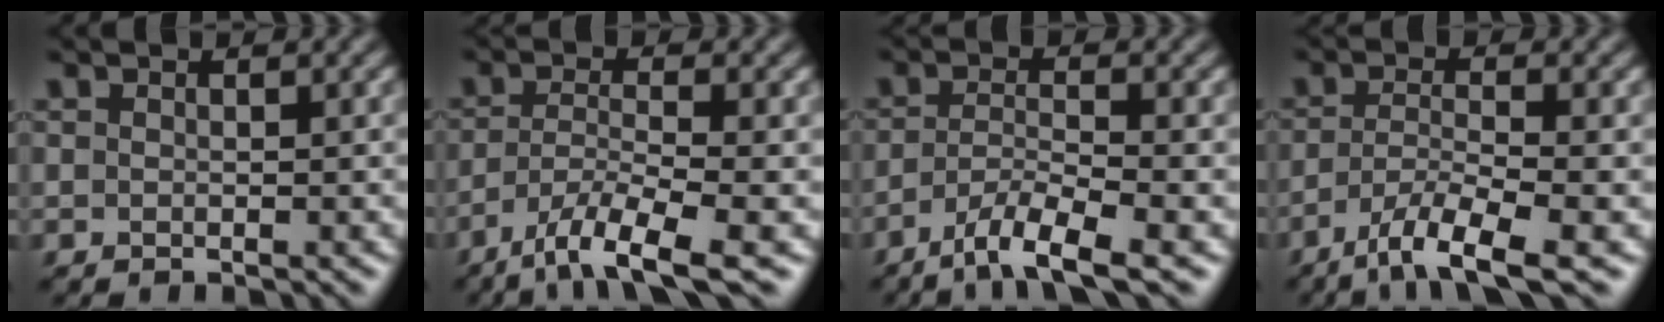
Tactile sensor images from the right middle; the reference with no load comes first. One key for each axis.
{"total": 6.4, "fx": -4.2, "fy": 1.1, "fz": 4.7, "tx": -0.082, "ty": -0.006, "tz": -0.081}
{"total": 5.2, "fx": -3.4, "fy": 0.9, "fz": 3.8, "tx": -0.065, "ty": -0.004, "tz": -0.069}
{"total": 5.8, "fx": -3.7, "fy": 1.0, "fz": 4.4, "tx": -0.075, "ty": -0.006, "tz": -0.074}